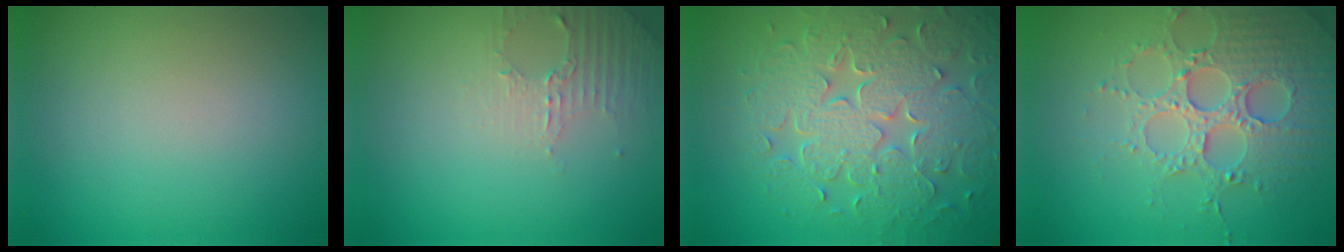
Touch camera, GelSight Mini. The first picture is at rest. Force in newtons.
{"total": 2.2, "press": 2.1, "slide": 0.6}
{"total": 8.7, "press": 6.3, "slide": 6.0}
{"total": 4.9, "press": 4.7, "slide": 1.4}